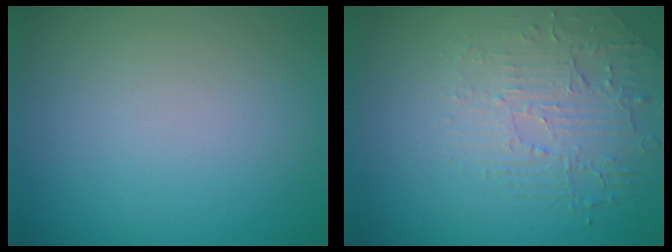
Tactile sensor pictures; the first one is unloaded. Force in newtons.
{"total": 2.2, "press": 1.7, "slide": 1.5}